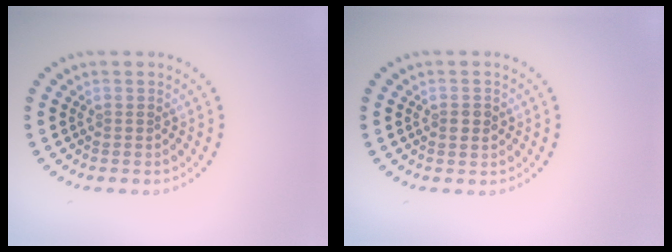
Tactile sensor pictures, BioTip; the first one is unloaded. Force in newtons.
{"total": 1.4, "press": 1.4, "slide": 0.1}